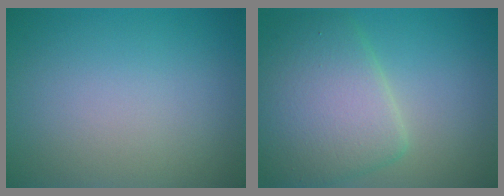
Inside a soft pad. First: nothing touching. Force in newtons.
{"total": 7.1, "press": 7.1, "slide": 0.2}